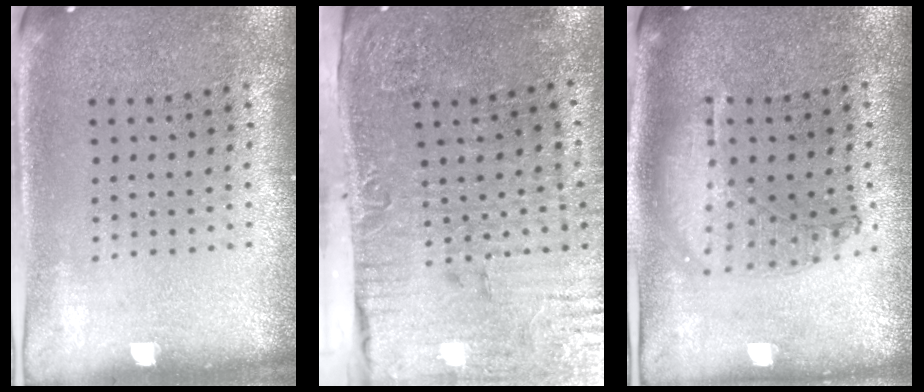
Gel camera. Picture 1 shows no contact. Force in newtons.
{"total": 5.0, "press": 4.1, "slide": 2.8}
{"total": 1.0, "press": 0.9, "slide": 0.2}